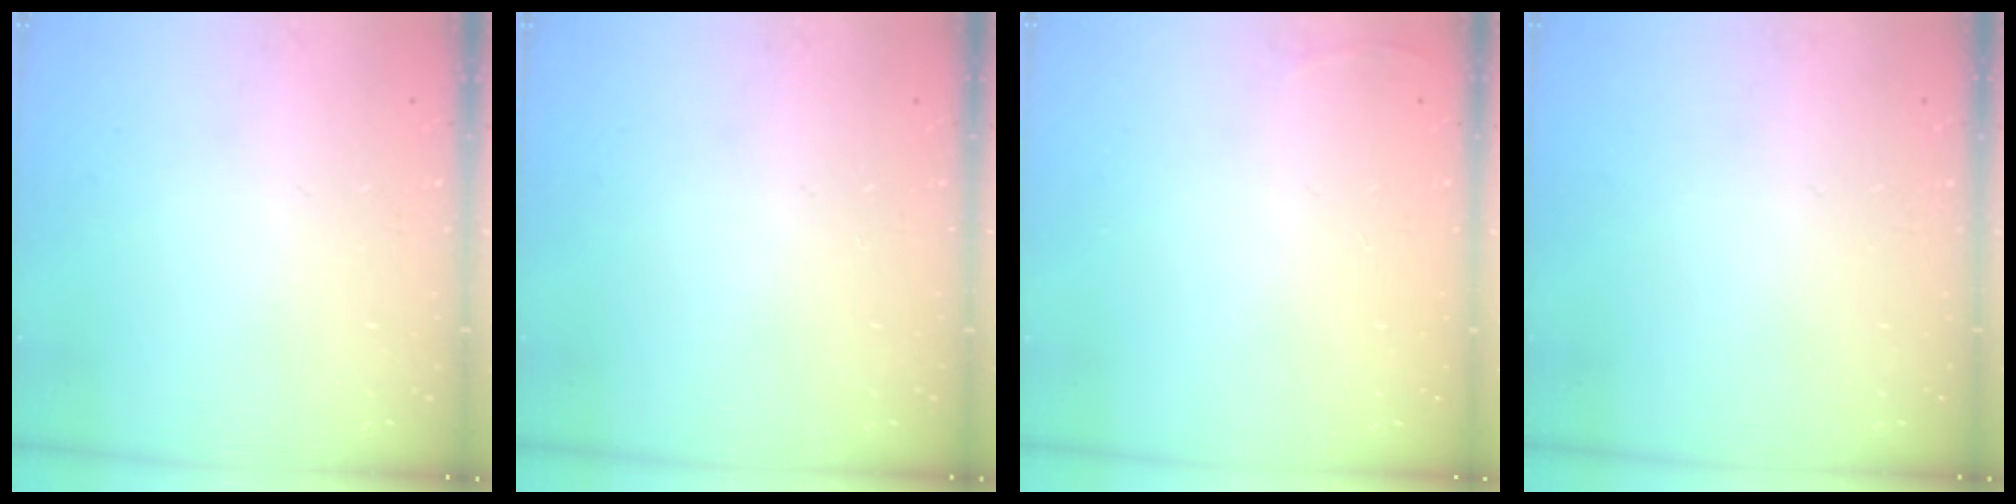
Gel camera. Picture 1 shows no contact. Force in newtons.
{"total": 0.0}
{"total": 2.7, "press": 2.6, "slide": 1.0}
{"total": 0.0}